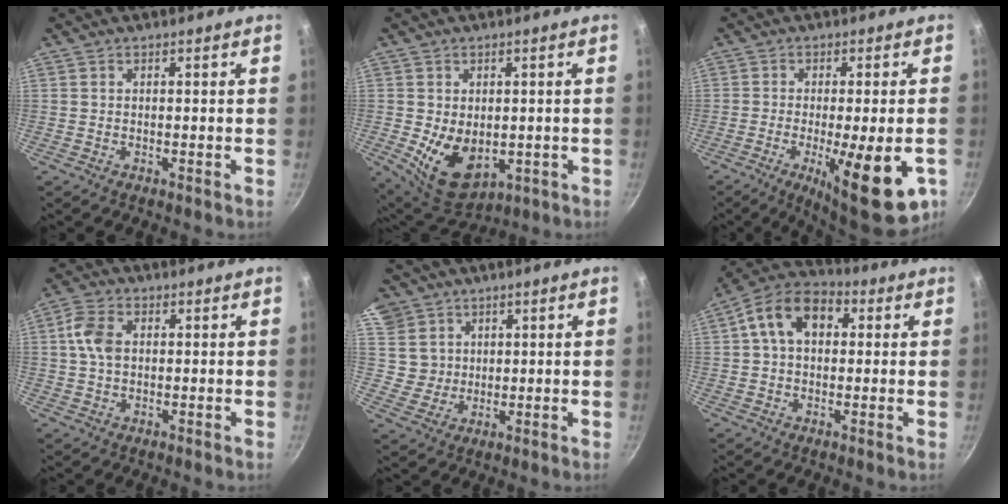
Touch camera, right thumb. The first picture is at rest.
{"total": 10.9, "force": [-1.3, 7.5, 7.9], "torque": [-0.109, -0.017, 0.004]}
{"total": 16.0, "force": [-5.8, 4.2, 14.3], "torque": [-0.187, -0.003, -0.076]}
{"total": 6.0, "force": [0.9, 4.1, 4.4], "torque": [-0.081, 0.012, 0.010]}
{"total": 7.9, "force": [3.7, 6.9, 1.4], "torque": [0.015, -0.011, 0.074]}
{"total": 11.9, "force": [2.6, 8.2, 8.2], "torque": [-0.113, 0.027, 0.023]}